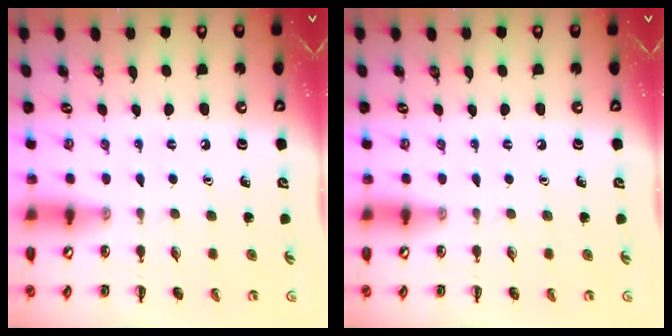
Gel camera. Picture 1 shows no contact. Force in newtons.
{"total": 0.0}